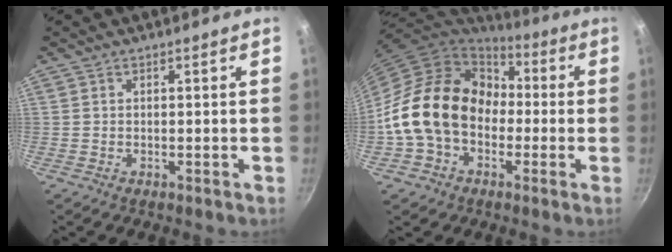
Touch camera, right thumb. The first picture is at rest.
{"total": 19.2, "force": [-1.6, 14.8, 12.1], "torque": [-0.182, 0.055, -0.034]}